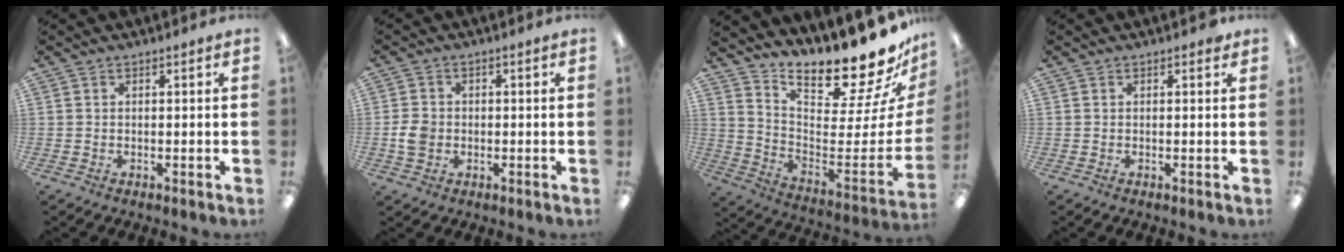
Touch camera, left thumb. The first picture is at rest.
{"total": 4.5, "force": [-0.8, 3.7, 2.5], "torque": [-0.048, 0.008, -0.013]}
{"total": 18.6, "force": [17.1, 3.0, 6.7], "torque": [-0.069, -0.169, 0.274]}
{"total": 0.6, "force": [0.4, 0.3, 0.3], "torque": [0.001, -0.002, 0.005]}